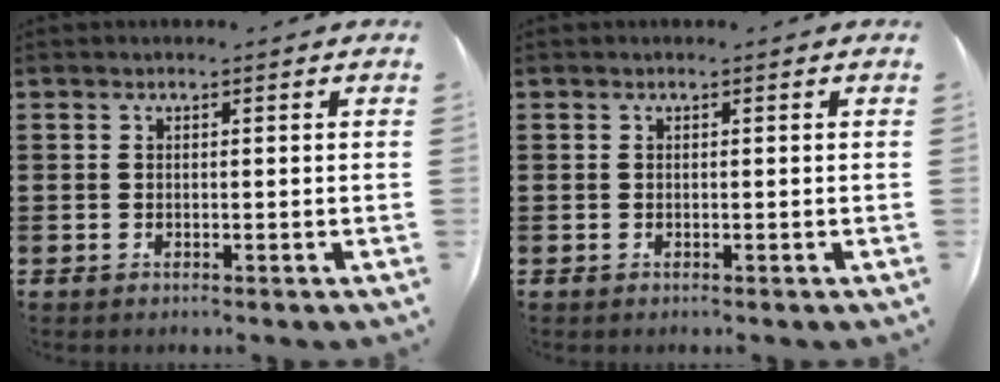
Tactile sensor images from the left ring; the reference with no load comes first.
{"total": 0.0}